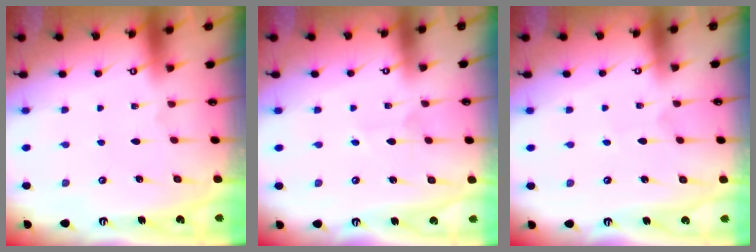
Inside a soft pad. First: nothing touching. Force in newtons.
{"total": 2.1, "press": 2.1, "slide": 0.2}
{"total": 2.9, "press": 2.8, "slide": 0.2}